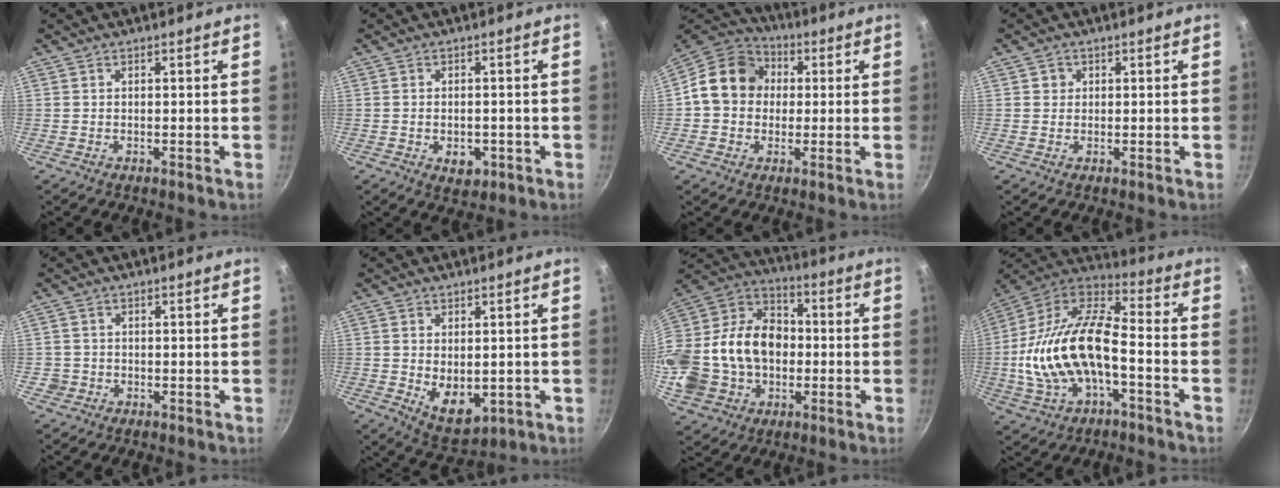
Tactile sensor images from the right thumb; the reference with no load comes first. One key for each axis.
{"total": 4.9, "fx": -1.5, "fy": 3.4, "fz": 3.2, "tx": -0.034, "ty": 0.005, "tz": -0.012}
{"total": 13.5, "fx": 1.3, "fy": 11.6, "fz": 6.8, "tx": -0.084, "ty": 0.028, "tz": 0.000}
{"total": 1.6, "fx": 0.4, "fy": 1.6, "fz": 0.3, "tx": 0.004, "ty": 0.002, "tz": 0.003}
{"total": 1.8, "fx": -0.5, "fy": 1.7, "fz": 0.3, "tx": 0.003, "ty": 0.010, "tz": -0.005}
{"total": 7.9, "fx": -0.3, "fy": 5.1, "fz": 6.1, "tx": -0.081, "ty": -0.019, "tz": 0.015}
{"total": 25.6, "fx": -1.9, "fy": 19.9, "fz": 16.0, "tx": -0.307, "ty": 0.056, "tz": -0.026}
{"total": 21.6, "fx": -4.0, "fy": 10.6, "fz": 18.3, "tx": -0.348, "ty": 0.048, "tz": -0.081}